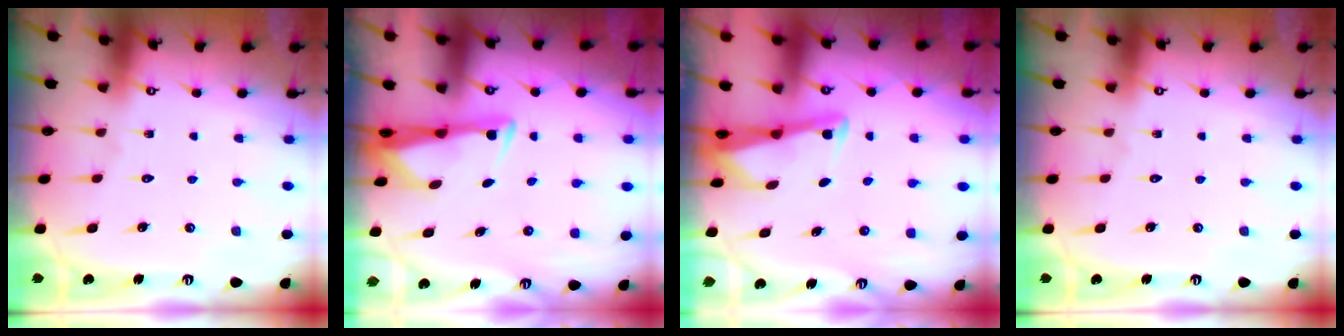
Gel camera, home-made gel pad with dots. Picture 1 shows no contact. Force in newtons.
{"total": 3.0, "press": 2.9, "slide": 0.9}
{"total": 2.8, "press": 2.8, "slide": 0.2}
{"total": 0.0}